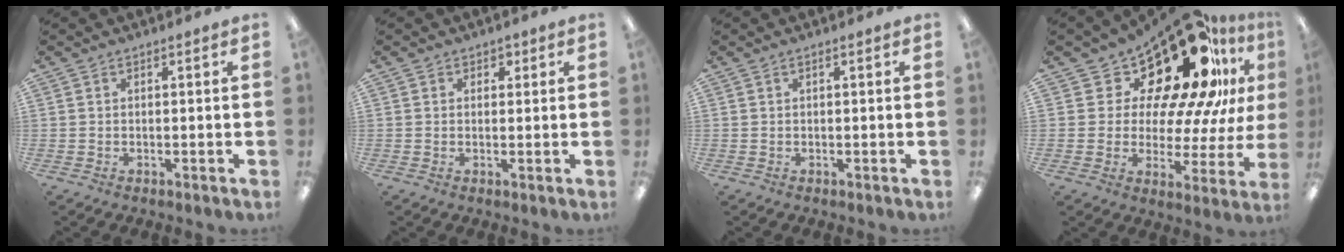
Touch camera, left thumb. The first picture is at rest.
{"total": 1.2, "force": [0.6, 1.0, -0.2], "torque": [0.012, 0.000, 0.007]}
{"total": 0.0}
{"total": 23.6, "force": [15.1, 9.9, 15.2], "torque": [-0.241, -0.108, 0.255]}